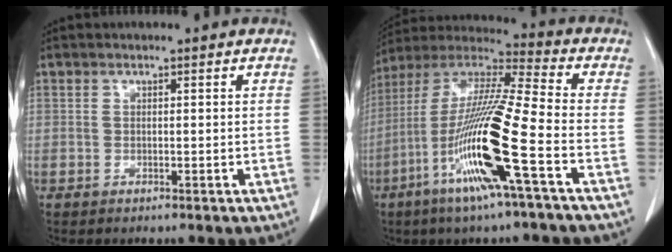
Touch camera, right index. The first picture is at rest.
{"total": 18.7, "force": [-6.8, -0.3, 17.4], "torque": [-0.359, -0.023, -0.141]}